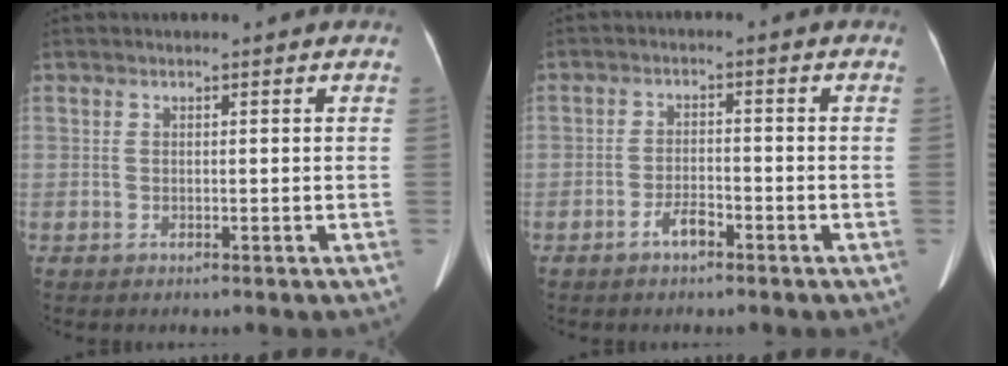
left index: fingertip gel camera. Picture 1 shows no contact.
{"total": 2.9, "force": [-2.1, 1.0, 1.8], "torque": [-0.034, 0.002, -0.039]}